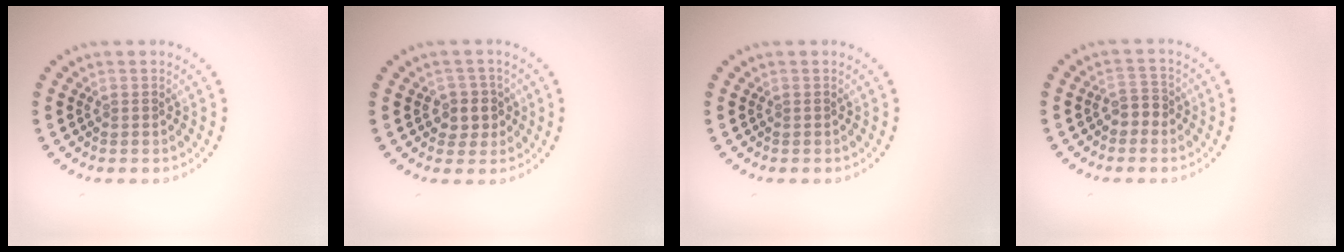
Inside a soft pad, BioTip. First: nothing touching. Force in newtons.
{"total": 2.3, "press": 2.0, "slide": 1.0}
{"total": 0.0}
{"total": 1.8, "press": 1.7, "slide": 0.8}